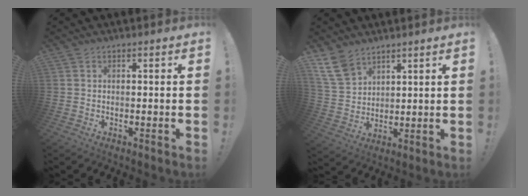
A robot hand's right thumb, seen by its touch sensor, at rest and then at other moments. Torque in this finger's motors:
{"motor_torque": [-0.17, 0.04, 0.16, 0.09, -0.21]}